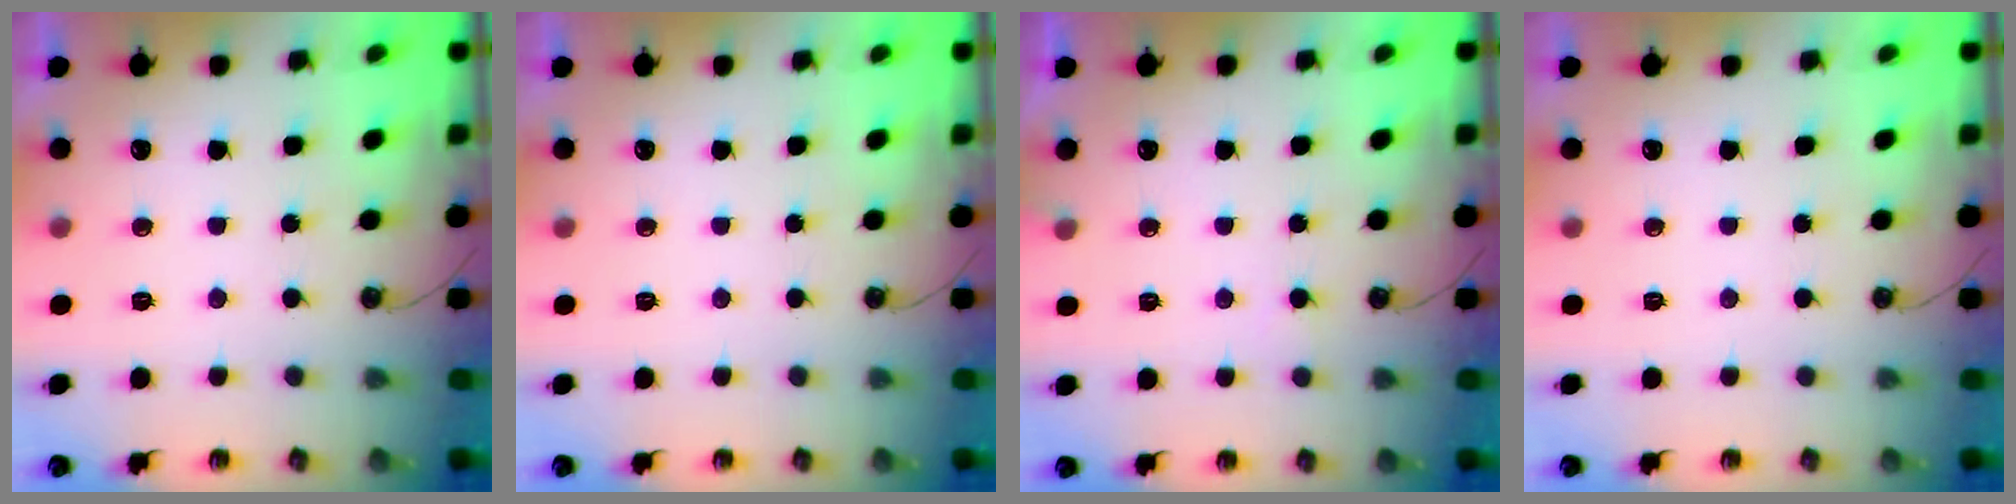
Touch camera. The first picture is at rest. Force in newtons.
{"total": 0.0}
{"total": 5.8, "press": 5.8, "slide": 0.4}
{"total": 0.0}